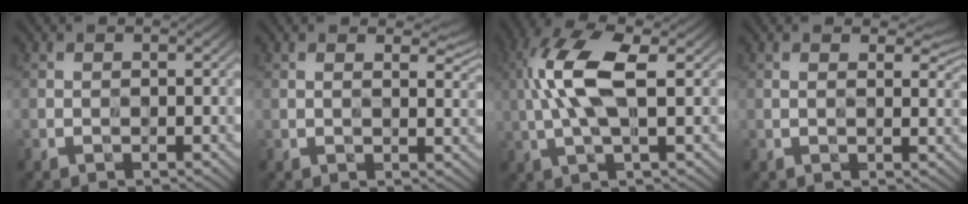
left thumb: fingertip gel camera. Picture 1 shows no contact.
{"total": 2.7, "force": [1.4, 1.0, 2.1], "torque": [-0.038, -0.005, 0.024]}
{"total": 8.6, "force": [1.6, 2.8, 7.9], "torque": [-0.182, 0.011, 0.025]}
{"total": 2.5, "force": [1.2, 1.1, 1.8], "torque": [-0.032, -0.005, 0.023]}